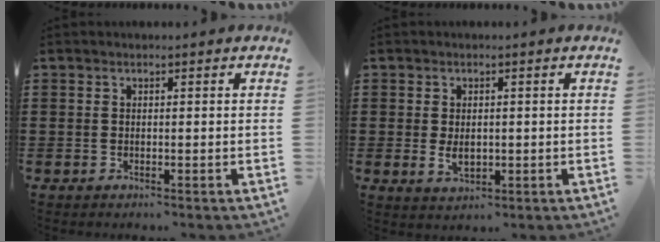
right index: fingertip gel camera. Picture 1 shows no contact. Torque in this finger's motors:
{"motor_torque": [0.42, 0.53, 0.23, 0.06]}